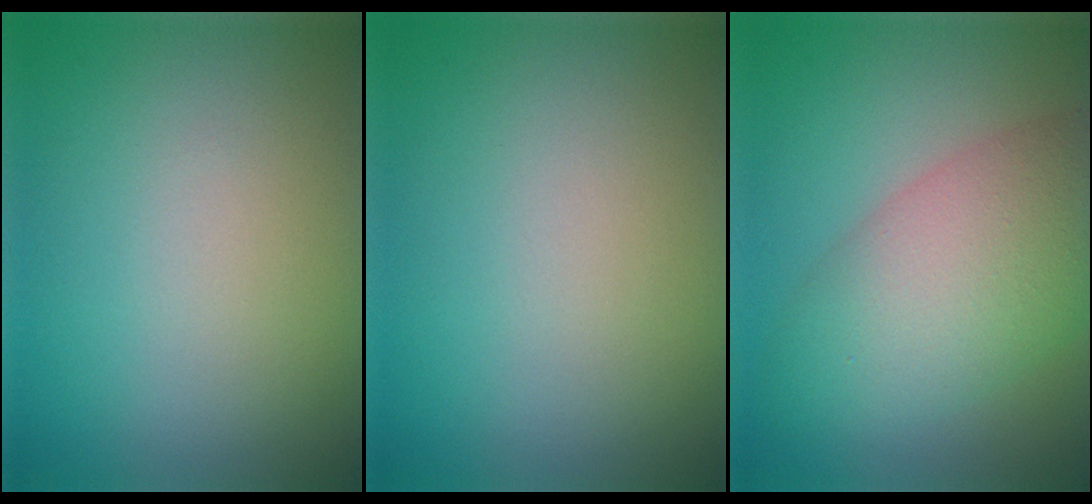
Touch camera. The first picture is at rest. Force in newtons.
{"total": 0.0}
{"total": 7.5, "press": 7.5, "slide": 0.5}